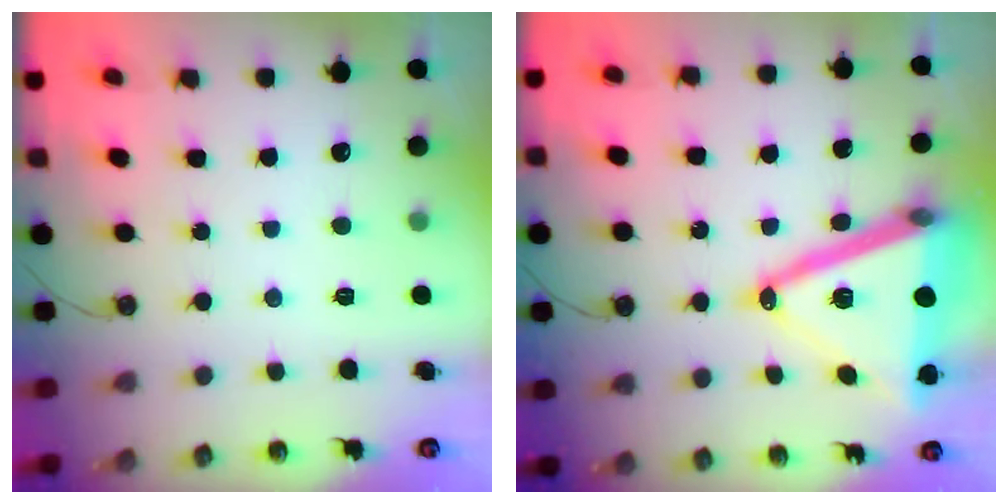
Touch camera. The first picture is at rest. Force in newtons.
{"total": 23.9, "press": 23.6, "slide": 3.7}